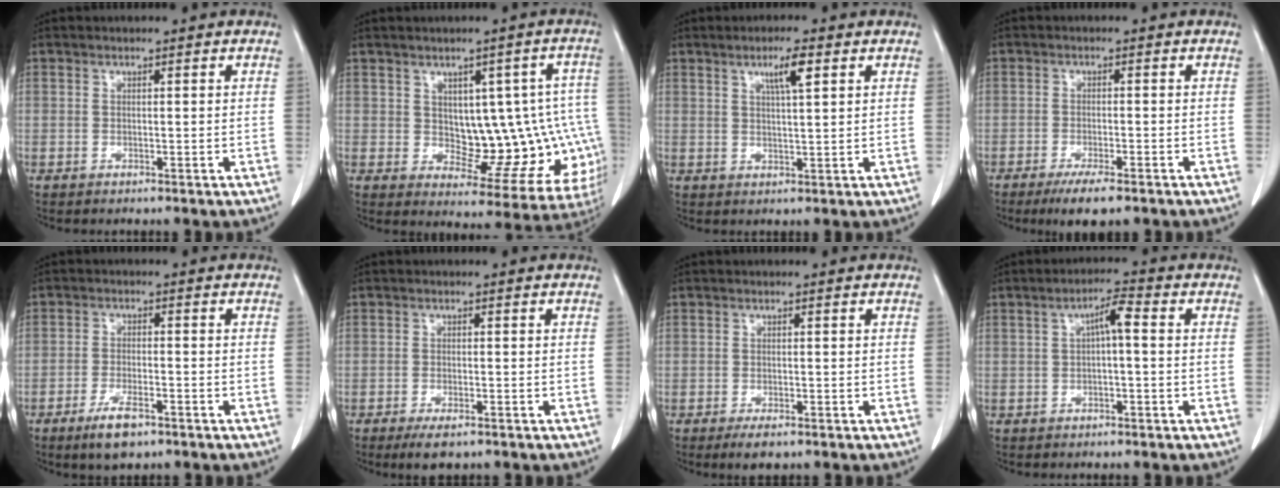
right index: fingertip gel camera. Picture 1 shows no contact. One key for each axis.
{"total": 13.2, "fx": 0.4, "fy": 6.9, "fz": 11.2, "tx": -0.113, "ty": 0.024, "tz": 0.022}
{"total": 4.3, "fx": 2.2, "fy": 0.3, "fz": 3.7, "tx": -0.064, "ty": 0.001, "tz": 0.036}
{"total": 5.4, "fx": -3.8, "fy": 0.9, "fz": 3.8, "tx": -0.062, "ty": -0.011, "tz": -0.056}
{"total": 5.5, "fx": -3.6, "fy": 1.5, "fz": 3.8, "tx": -0.080, "ty": -0.007, "tz": -0.060}
{"total": 3.7, "fx": -2.6, "fy": 1.1, "fz": 2.4, "tx": -0.045, "ty": -0.006, "tz": -0.039}
{"total": 2.5, "fx": -1.8, "fy": 0.9, "fz": 1.6, "tx": -0.032, "ty": -0.004, "tz": -0.025}
{"total": 3.8, "fx": 0.4, "fy": 0.6, "fz": 3.7, "tx": -0.063, "ty": 0.015, "tz": 0.004}